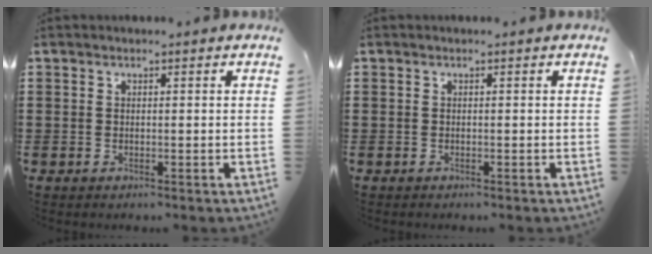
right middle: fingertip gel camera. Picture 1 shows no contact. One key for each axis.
{"total": 0.0}